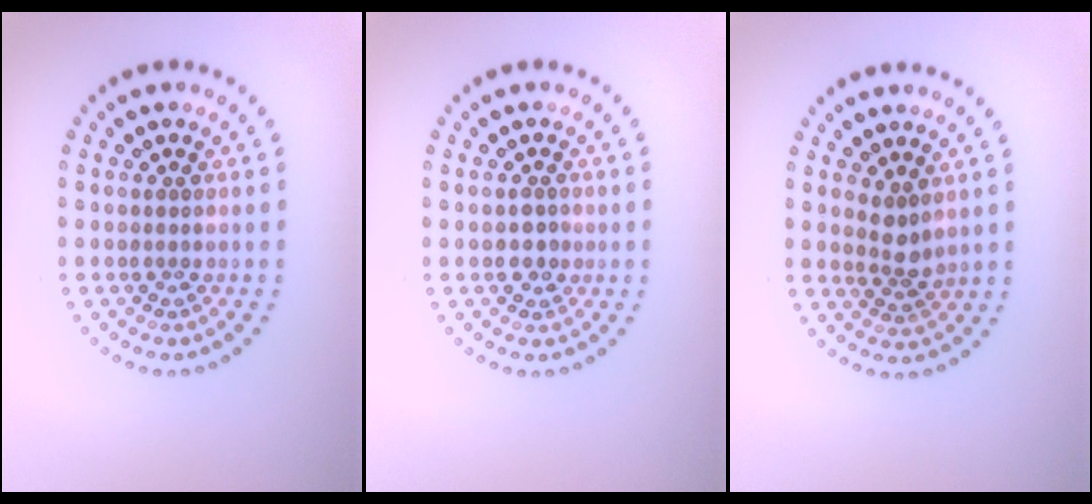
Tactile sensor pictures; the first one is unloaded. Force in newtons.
{"total": 1.2, "press": 1.2, "slide": 0.2}
{"total": 1.9, "press": 1.4, "slide": 1.2}